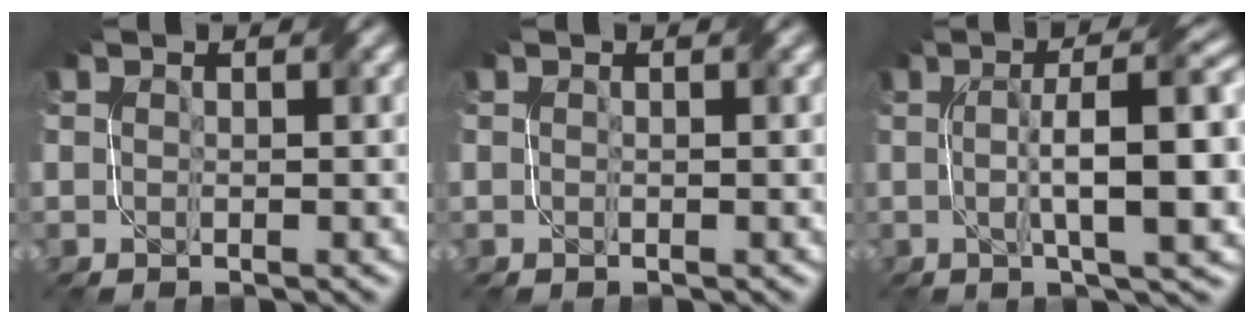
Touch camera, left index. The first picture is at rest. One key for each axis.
{"total": 0.0}
{"total": 9.9, "fx": 0.8, "fy": 2.2, "fz": 9.6, "tx": -0.132, "ty": 0.017, "tz": 0.009}